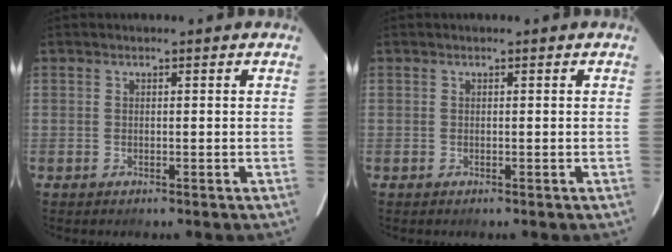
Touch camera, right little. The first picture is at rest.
{"total": 0.0}